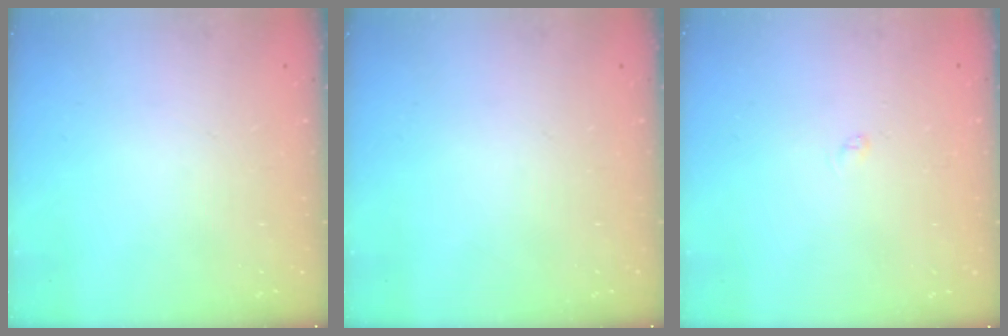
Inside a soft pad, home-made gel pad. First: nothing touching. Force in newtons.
{"total": 0.0}
{"total": 2.2, "press": 2.2, "slide": 0.2}